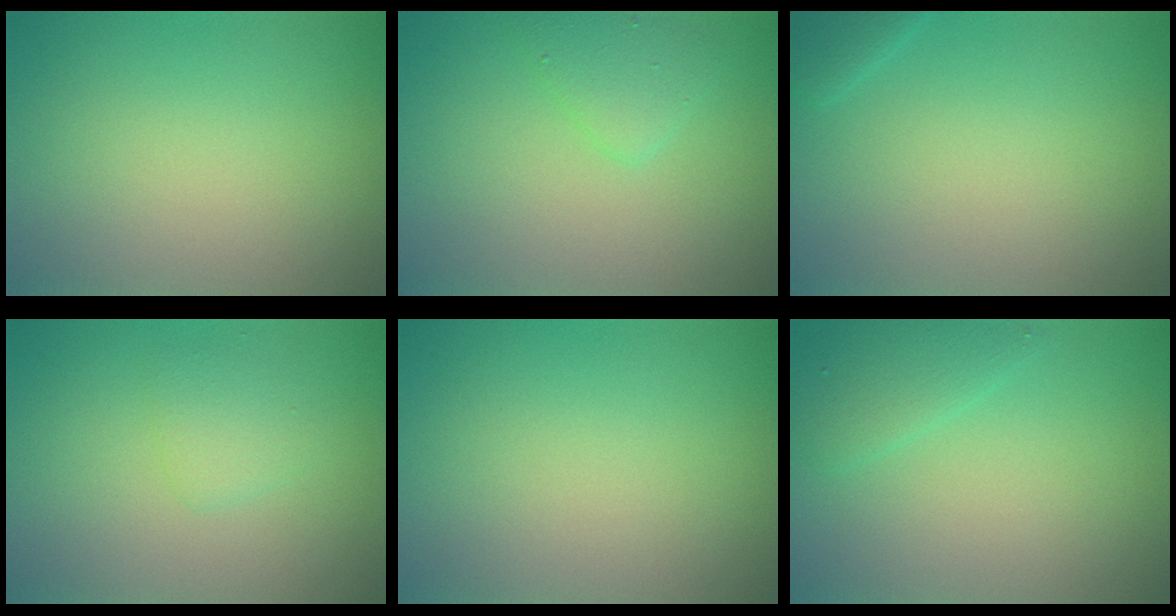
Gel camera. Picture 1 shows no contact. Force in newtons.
{"total": 2.0, "press": 2.0, "slide": 0.1}
{"total": 1.4, "press": 1.4, "slide": 0.1}
{"total": 1.6, "press": 1.6, "slide": 0.1}
{"total": 0.0}
{"total": 2.0, "press": 2.0, "slide": 0.1}